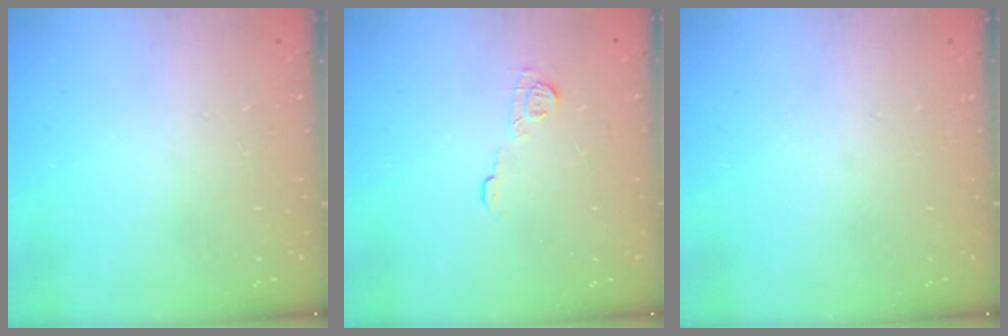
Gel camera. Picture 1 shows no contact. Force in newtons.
{"total": 5.4, "press": 5.4, "slide": 0.7}
{"total": 0.0}